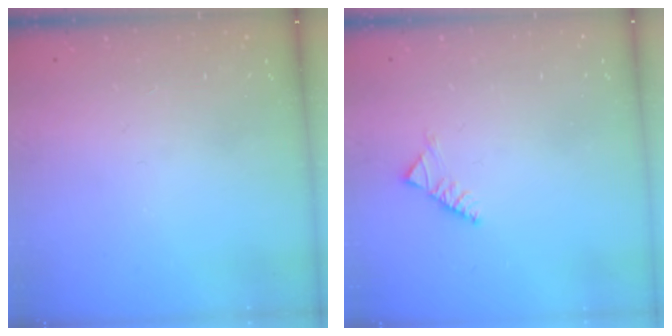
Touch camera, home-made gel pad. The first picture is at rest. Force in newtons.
{"total": 2.6, "press": 2.5, "slide": 0.8}